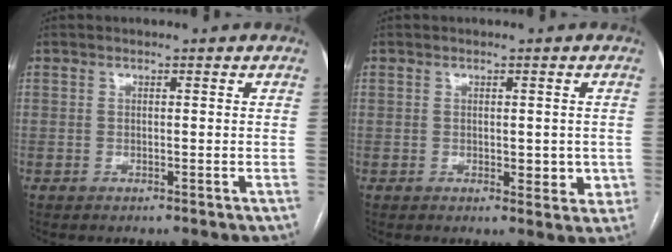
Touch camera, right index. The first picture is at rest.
{"total": 3.8, "force": [-0.1, 2.1, 3.1], "torque": [-0.033, 0.001, 0.005]}